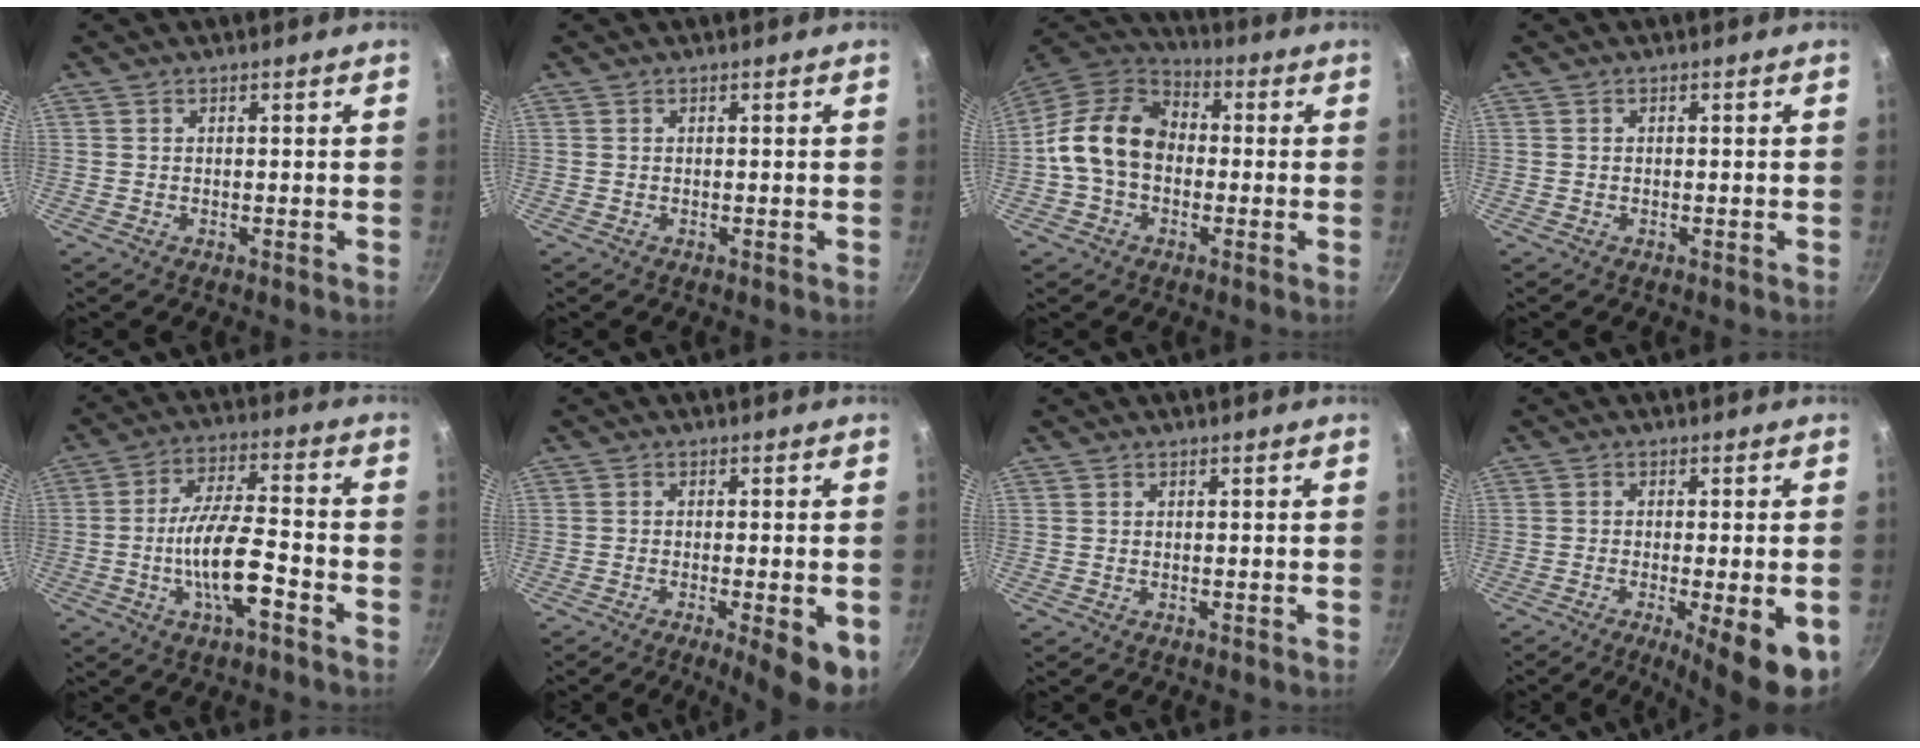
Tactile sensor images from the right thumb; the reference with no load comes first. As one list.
[{"total": 0.0}, {"total": 13.7, "force": [-0.6, 10.2, 9.1], "torque": [-0.132, 0.032, -0.029]}, {"total": 0.0}, {"total": 12.0, "force": [-4.4, 3.5, 10.6], "torque": [-0.189, 0.029, -0.084]}, {"total": 9.1, "force": [-3.4, 2.4, 8.1], "torque": [-0.097, 0.005, -0.044]}, {"total": 0.0}, {"total": 11.4, "force": [-4.2, 2.6, 10.3], "torque": [-0.136, -0.001, -0.055]}]